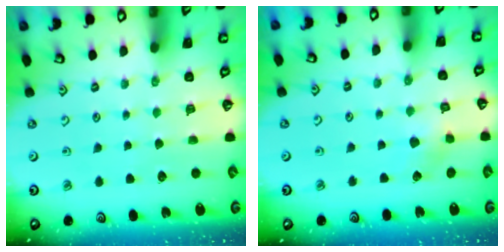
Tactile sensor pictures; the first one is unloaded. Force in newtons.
{"total": 3.0, "press": 3.0, "slide": 0.3}